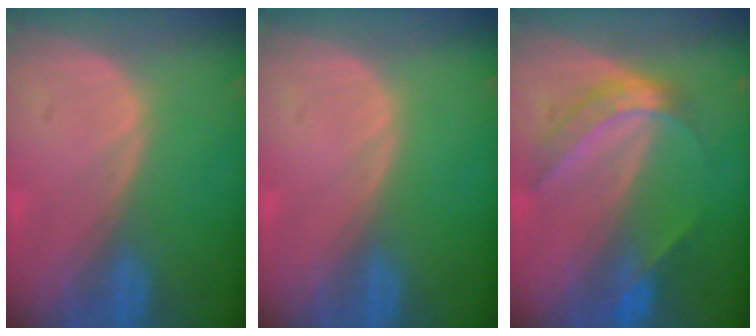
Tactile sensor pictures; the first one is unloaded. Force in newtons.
{"total": 0.0}
{"total": 6.1, "press": 5.1, "slide": 3.2}